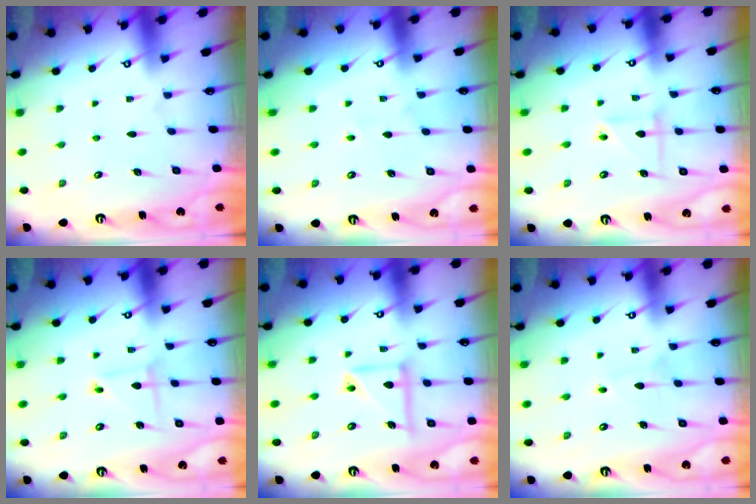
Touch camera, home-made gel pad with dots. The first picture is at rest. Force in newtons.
{"total": 1.7, "press": 1.6, "slide": 0.5}
{"total": 3.3, "press": 3.2, "slide": 0.3}
{"total": 2.2, "press": 2.2, "slide": 0.1}
{"total": 9.8, "press": 9.7, "slide": 1.5}
{"total": 1.5, "press": 1.4, "slide": 0.1}